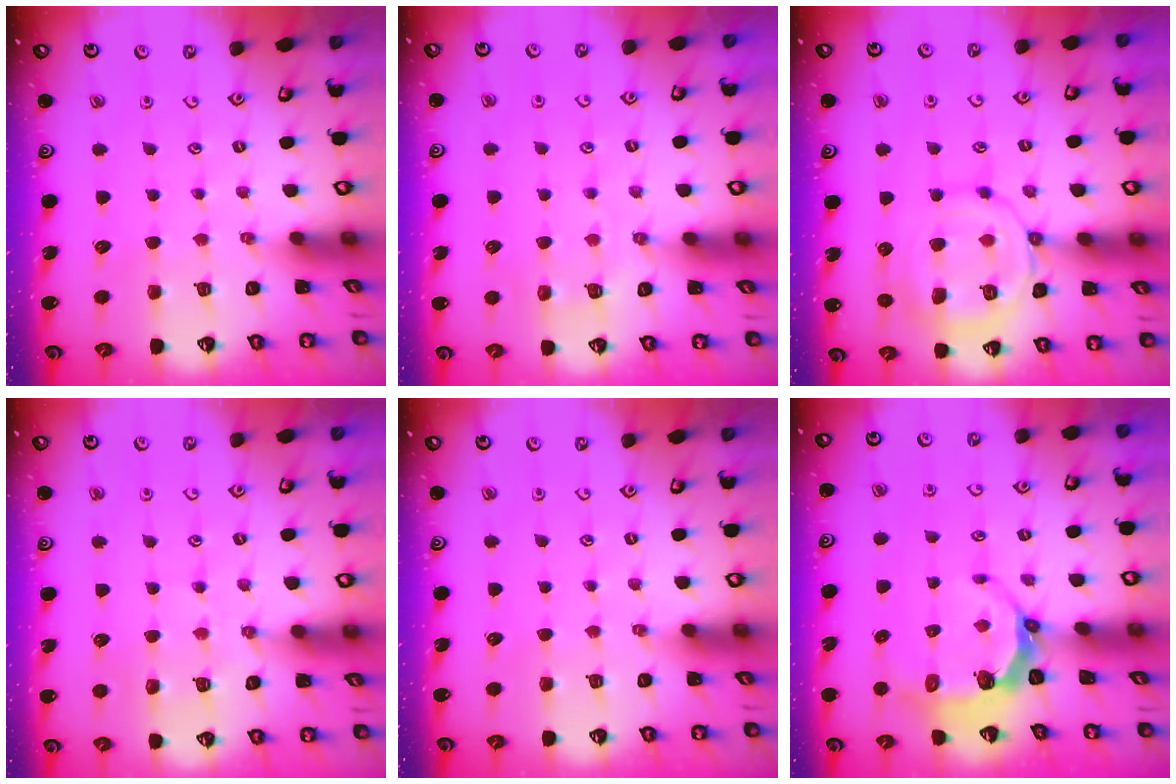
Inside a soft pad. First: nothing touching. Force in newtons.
{"total": 3.8, "press": 3.7, "slide": 0.9}
{"total": 13.7, "press": 13.7, "slide": 1.3}
{"total": 6.1, "press": 6.1, "slide": 0.6}
{"total": 0.0}
{"total": 5.9, "press": 5.2, "slide": 2.9}